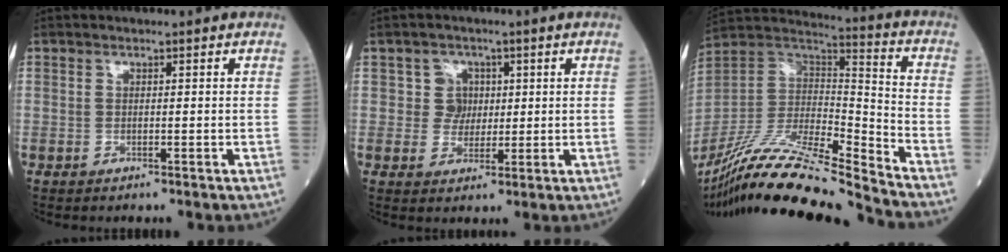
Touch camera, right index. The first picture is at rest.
{"total": 3.6, "force": [0.8, 3.5, 0.5], "torque": [-0.001, 0.007, 0.010]}
{"total": 22.2, "force": [-19.4, 0.0, 10.8], "torque": [-0.235, -0.009, -0.359]}